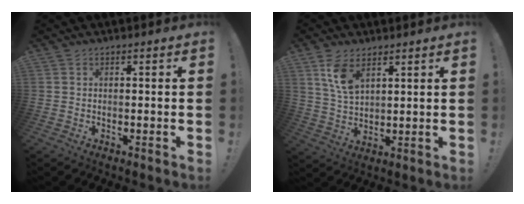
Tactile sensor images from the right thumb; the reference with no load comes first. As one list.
[{"total": 8.2, "force": [4.8, 4.1, 5.3], "torque": [-0.091, -0.019, 0.089]}]